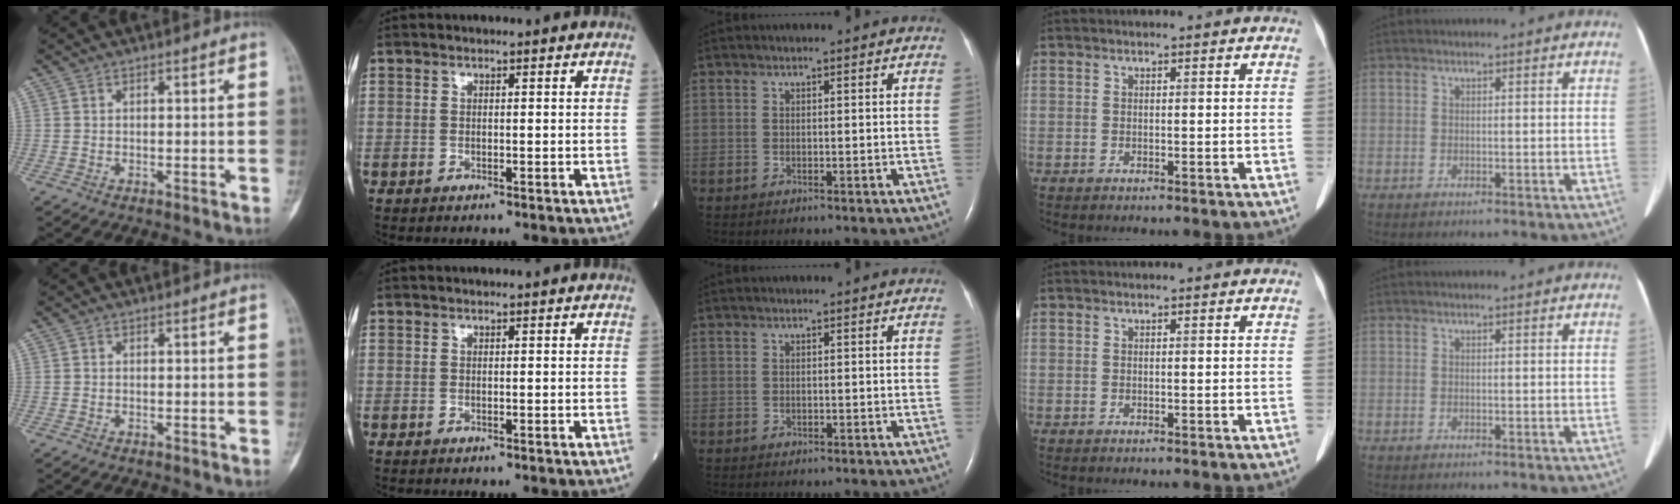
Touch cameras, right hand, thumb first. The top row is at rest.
{}